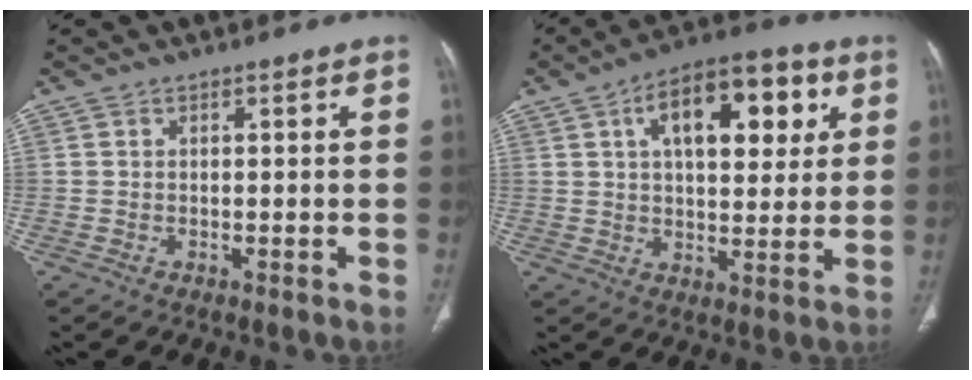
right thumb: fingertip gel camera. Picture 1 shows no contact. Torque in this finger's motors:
{"motor_torque": [0.71, 4.30, 1.03, 0.00, 0.13]}